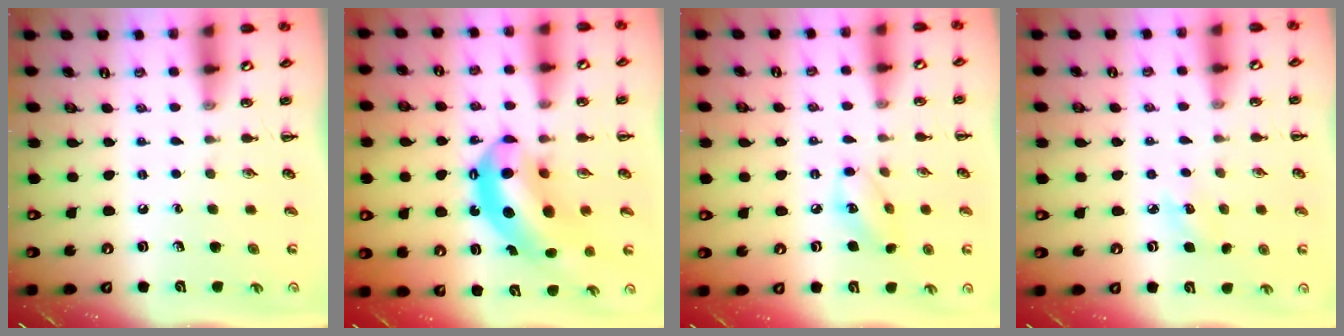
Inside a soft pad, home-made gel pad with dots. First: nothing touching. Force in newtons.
{"total": 13.3, "press": 12.7, "slide": 3.7}
{"total": 7.1, "press": 7.1, "slide": 0.7}
{"total": 4.0, "press": 3.8, "slide": 1.2}